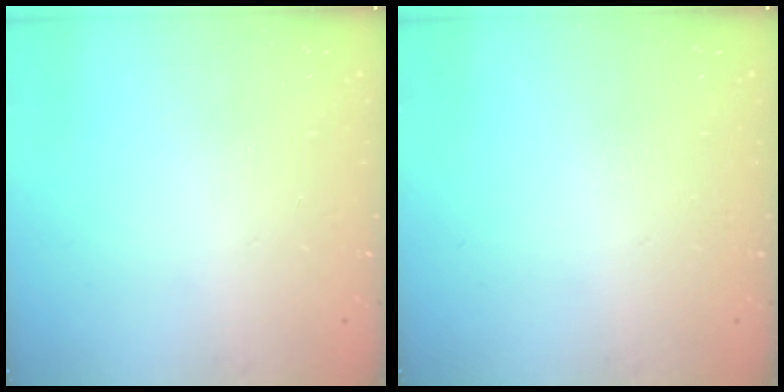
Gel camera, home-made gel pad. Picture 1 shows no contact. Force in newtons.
{"total": 0.0}